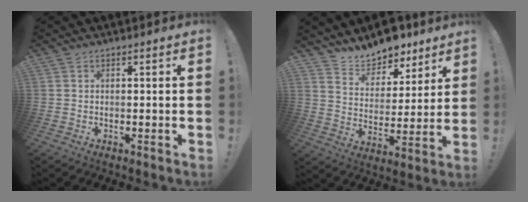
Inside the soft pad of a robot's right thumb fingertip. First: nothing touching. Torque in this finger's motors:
{"motor_torque": [-0.01, 0.01, -0.27, 0.45, 0.02]}